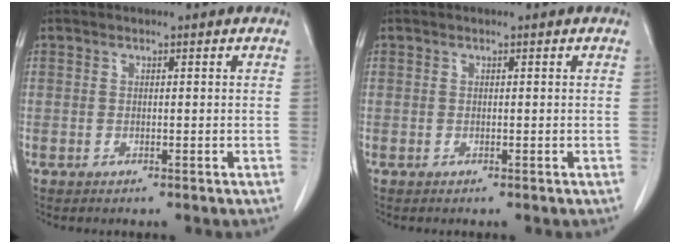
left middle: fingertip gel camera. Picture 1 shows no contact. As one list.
[{"total": 0.0}]